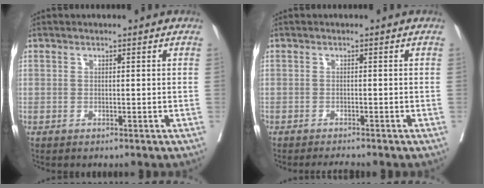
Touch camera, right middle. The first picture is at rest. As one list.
[{"total": 2.0, "force": [-1.9, -0.6, 0.3], "torque": [-0.005, -0.009, -0.030]}]